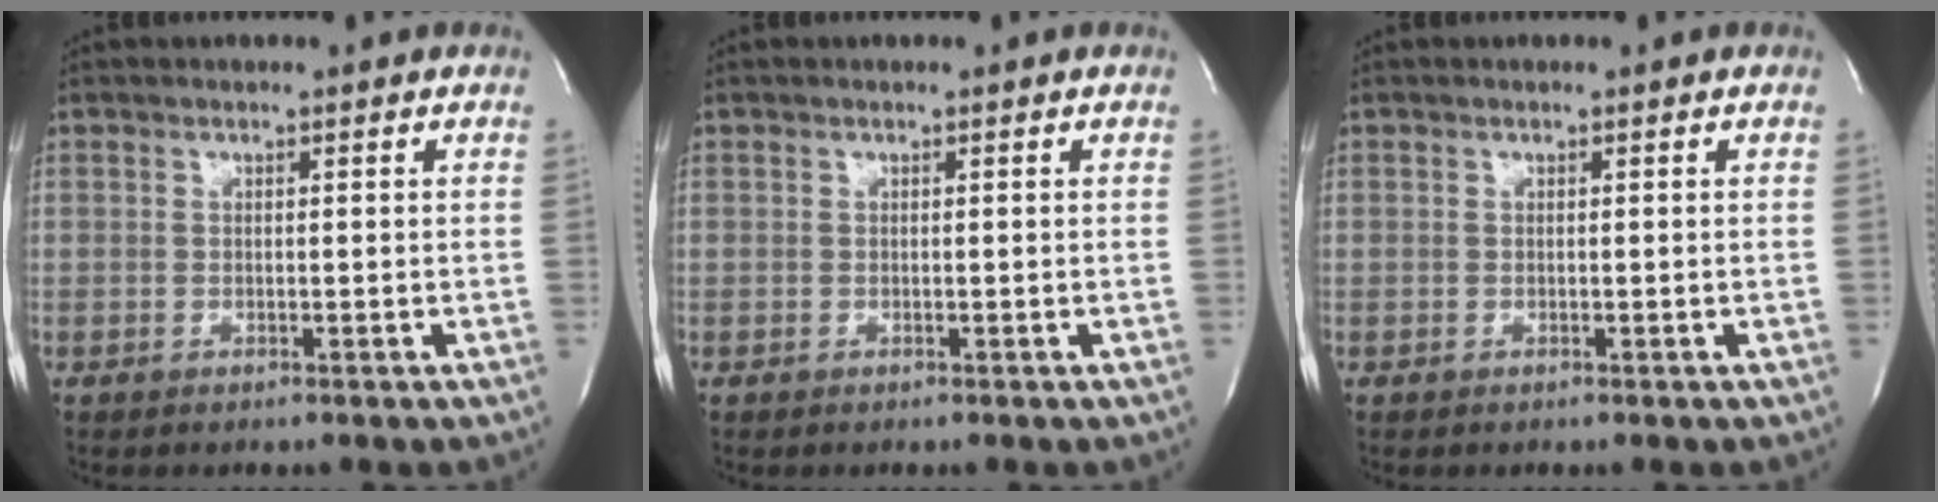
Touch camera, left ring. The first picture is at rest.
{"total": 0.0}
{"total": 0.0}